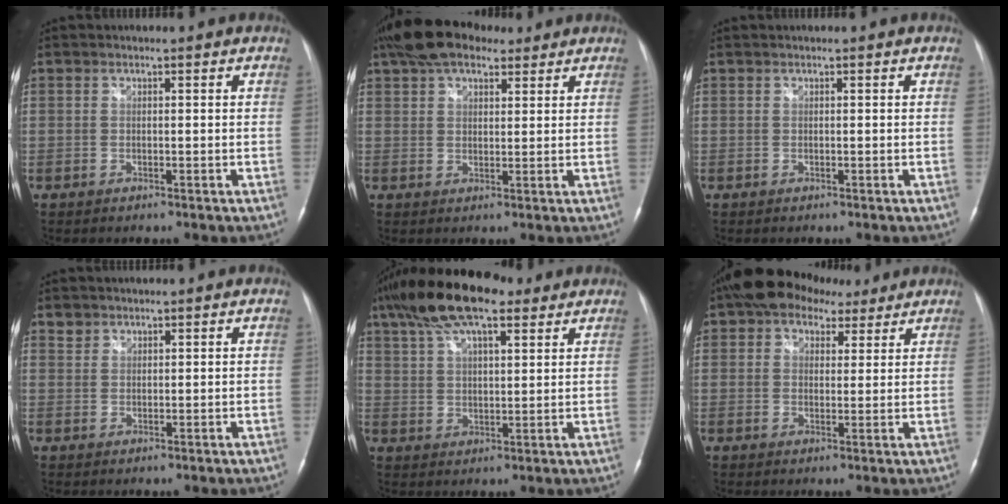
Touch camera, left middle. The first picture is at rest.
{"total": 10.1, "force": [7.2, 4.5, 5.4], "torque": [-0.099, 0.038, 0.128]}
{"total": 0.0}
{"total": 1.5, "force": [1.2, 1.0, -0.1], "torque": [0.008, 0.007, 0.018]}
{"total": 14.8, "force": [10.2, 4.4, 9.8], "torque": [-0.194, 0.038, 0.182]}
{"total": 9.3, "force": [6.4, 5.3, 4.1], "torque": [-0.059, 0.034, 0.103]}